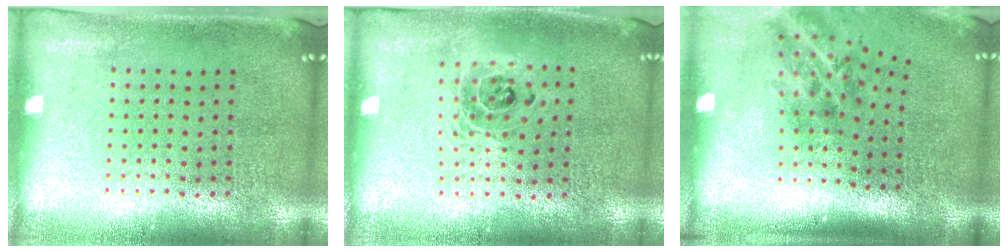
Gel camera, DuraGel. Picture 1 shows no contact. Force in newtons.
{"total": 1.5, "press": 1.3, "slide": 0.7}
{"total": 1.9, "press": 1.2, "slide": 1.4}